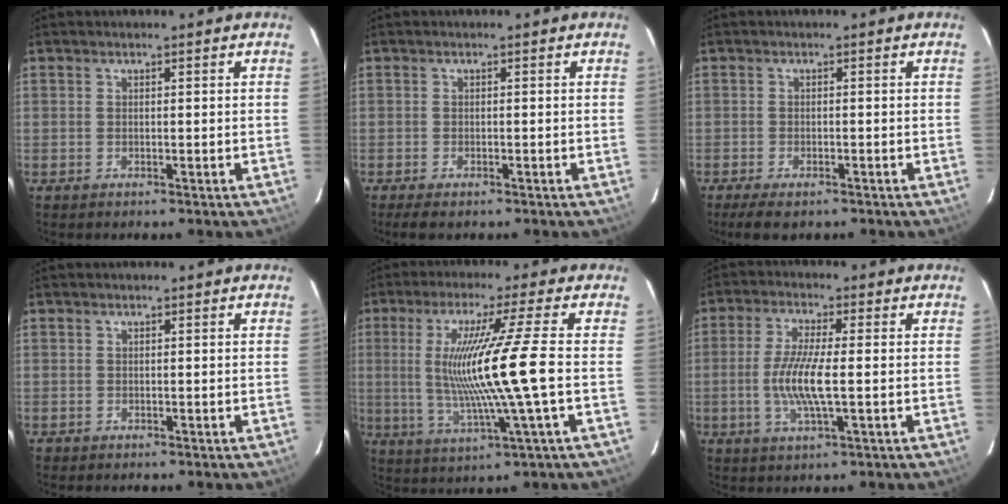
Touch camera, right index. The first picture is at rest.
{"total": 3.2, "force": [-2.4, 1.1, 1.8], "torque": [-0.043, -0.012, -0.041]}
{"total": 5.2, "force": [-3.8, 1.8, 3.0], "torque": [-0.073, -0.020, -0.063]}
{"total": 0.5, "force": [-0.2, 0.5, -0.1], "torque": [0.002, 0.002, -0.001]}
{"total": 14.6, "force": [-0.2, -1.8, 14.5], "torque": [-0.254, -0.019, 0.009]}
{"total": 8.7, "force": [-1.2, 1.4, 8.5], "torque": [-0.172, -0.005, -0.026]}